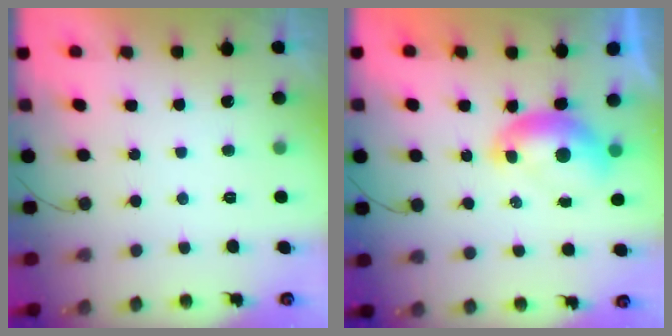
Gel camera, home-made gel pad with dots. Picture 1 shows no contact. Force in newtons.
{"total": 7.2, "press": 7.2, "slide": 0.8}